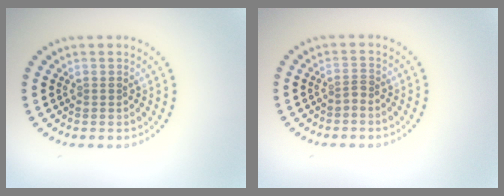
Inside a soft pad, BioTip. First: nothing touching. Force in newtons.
{"total": 0.6, "press": 0.3, "slide": 0.5}